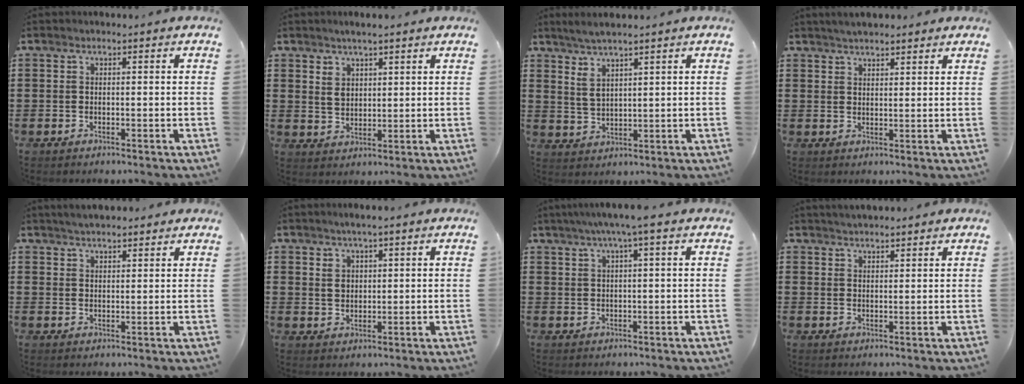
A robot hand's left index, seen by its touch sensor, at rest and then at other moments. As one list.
[{"total": 3.4, "force": [2.3, 1.8, 1.7], "torque": [-0.041, 0.009, 0.043]}, {"total": 3.8, "force": [2.5, 0.8, 2.8], "torque": [-0.059, 0.003, 0.044]}, {"total": 2.8, "force": [2.6, 0.3, 0.8], "torque": [-0.021, 0.001, 0.049]}, {"total": 2.9, "force": [2.8, 0.2, 0.7], "torque": [-0.020, -0.001, 0.053]}, {"total": 2.7, "force": [1.7, 1.5, 1.5], "torque": [-0.035, 0.007, 0.031]}, {"total": 3.4, "force": [1.9, -0.2, 2.8], "torque": [-0.058, 0.003, 0.033]}, {"total": 2.4, "force": [2.4, 0.0, 0.3], "torque": [-0.010, -0.002, 0.046]}]